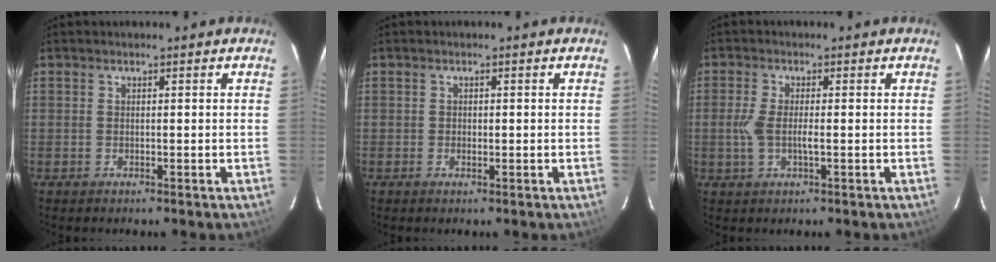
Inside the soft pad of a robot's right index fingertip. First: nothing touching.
{"total": 0.7, "force": [-0.2, 0.5, 0.4], "torque": [-0.007, 0.000, -0.003]}
{"total": 4.4, "force": [-0.6, 1.3, 4.1], "torque": [-0.095, 0.001, -0.013]}